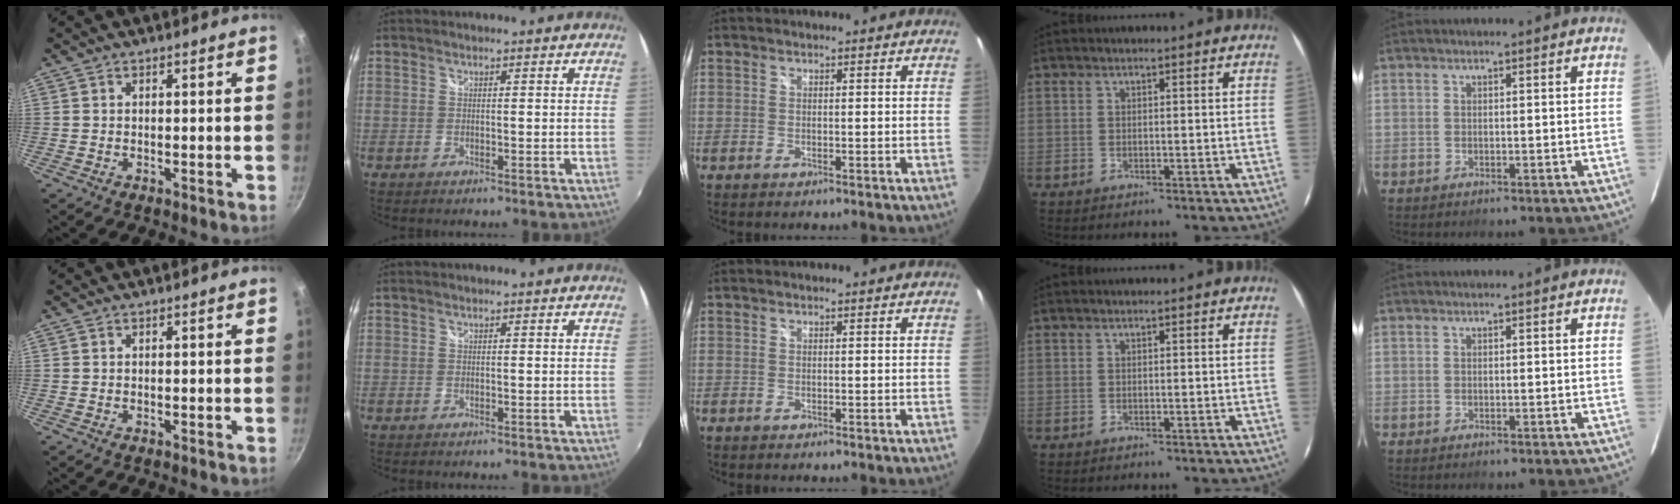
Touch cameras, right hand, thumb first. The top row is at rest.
{}